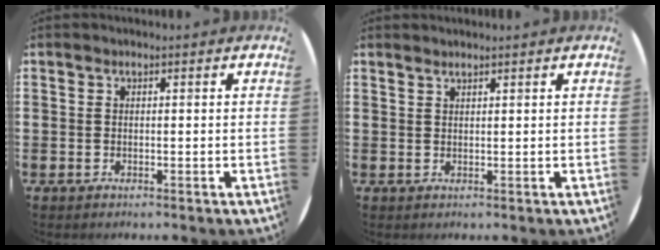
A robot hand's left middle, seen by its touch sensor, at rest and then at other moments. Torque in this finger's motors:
{"motor_torque": [-0.11, -0.02, -0.05, 0.02]}